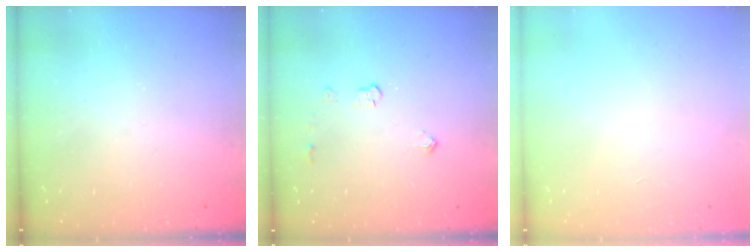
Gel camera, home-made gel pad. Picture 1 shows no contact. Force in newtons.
{"total": 3.8, "press": 3.8, "slide": 0.6}
{"total": 0.0}